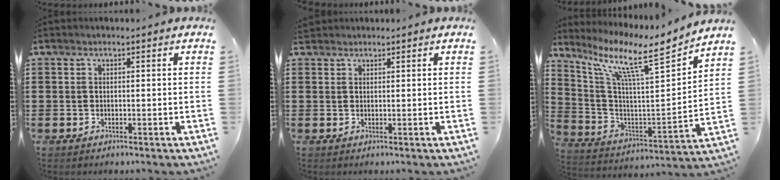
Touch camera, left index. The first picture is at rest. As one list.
[{"total": 1.4, "force": [1.3, 0.5, 0.1], "torque": [-0.006, 0.004, 0.026]}, {"total": 10.6, "force": [7.8, 1.2, 7.1], "torque": [-0.163, -0.055, 0.119]}]